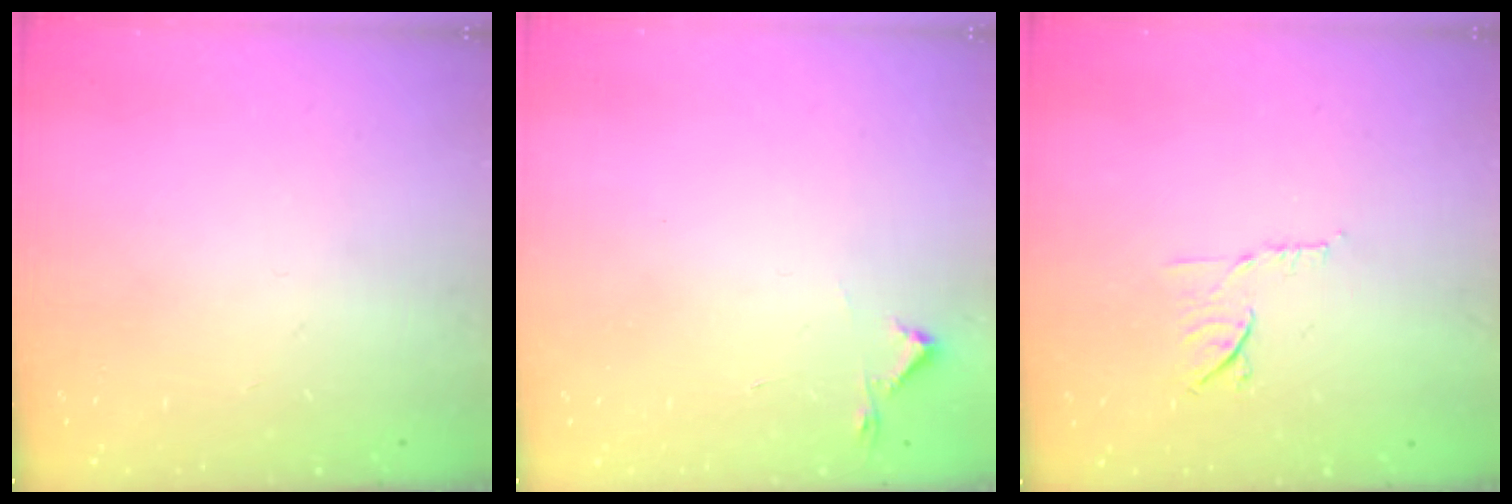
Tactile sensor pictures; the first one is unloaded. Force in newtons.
{"total": 2.7, "press": 2.6, "slide": 0.4}
{"total": 7.8, "press": 7.8, "slide": 0.9}